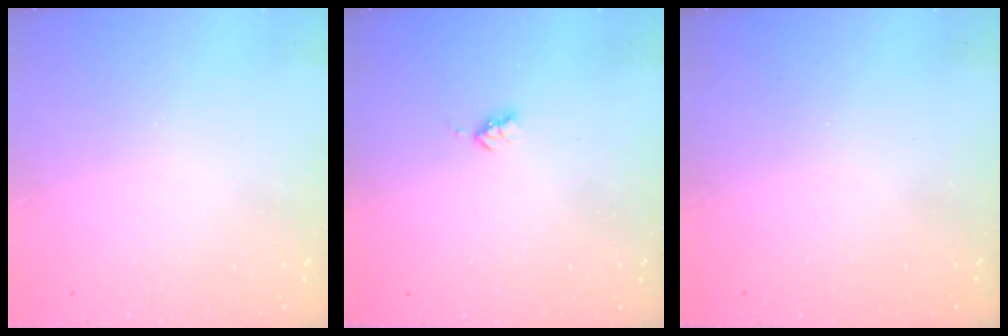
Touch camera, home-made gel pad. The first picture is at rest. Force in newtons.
{"total": 2.9, "press": 2.9, "slide": 0.5}
{"total": 0.0}